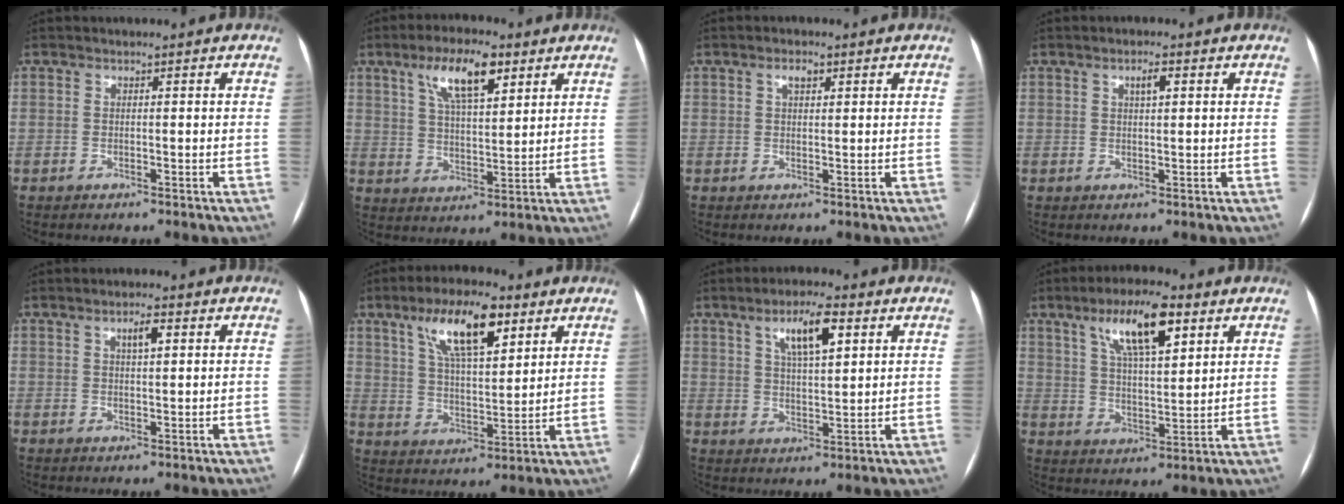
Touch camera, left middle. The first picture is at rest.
{"total": 9.9, "force": [5.4, 3.0, 7.8], "torque": [-0.143, 0.014, 0.097]}
{"total": 2.0, "force": [1.0, 0.8, 1.5], "torque": [-0.028, 0.005, 0.016]}
{"total": 2.1, "force": [0.9, 0.5, 1.8], "torque": [-0.033, 0.003, 0.015]}
{"total": 2.7, "force": [1.1, 0.7, 2.4], "torque": [-0.042, 0.003, 0.018]}
{"total": 12.6, "force": [6.9, 3.9, 9.9], "torque": [-0.176, 0.013, 0.123]}
{"total": 8.3, "force": [4.1, 2.0, 7.0], "torque": [-0.124, 0.008, 0.071]}
{"total": 11.8, "force": [6.2, 3.1, 9.5], "torque": [-0.168, 0.013, 0.109]}